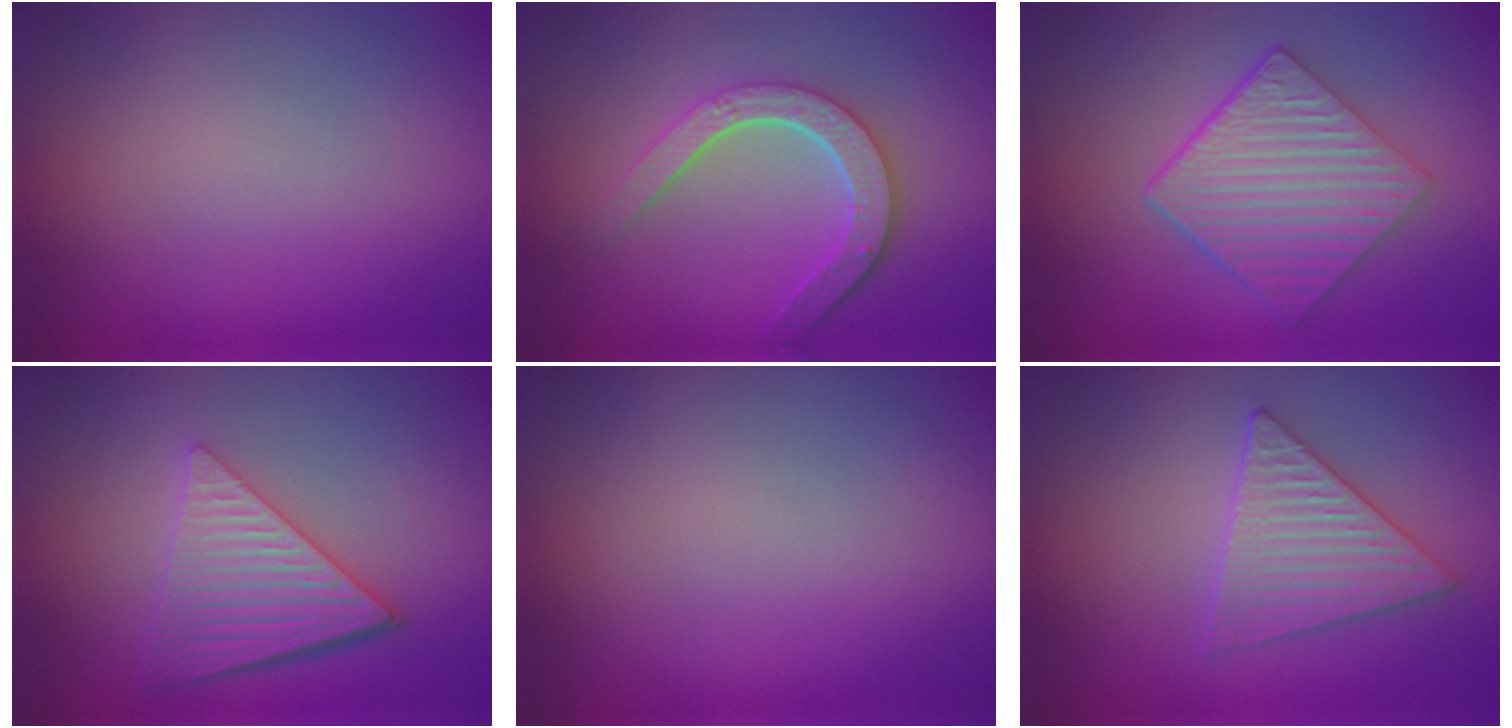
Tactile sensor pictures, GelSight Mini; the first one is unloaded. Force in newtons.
{"total": 4.7, "press": 3.5, "slide": 3.0}
{"total": 6.1, "press": 4.6, "slide": 4.0}
{"total": 5.6, "press": 4.2, "slide": 3.6}
{"total": 0.0}
{"total": 4.0, "press": 3.8, "slide": 1.4}